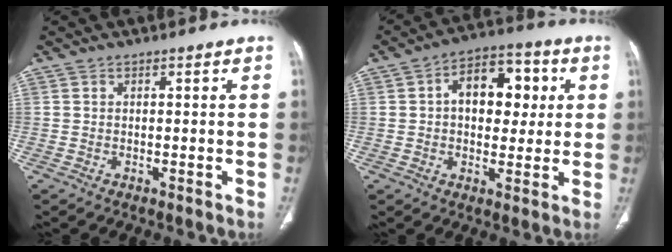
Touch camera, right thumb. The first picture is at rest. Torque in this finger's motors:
{"motor_torque": [1.41, 3.57, 0.65, -0.54, 0.05]}